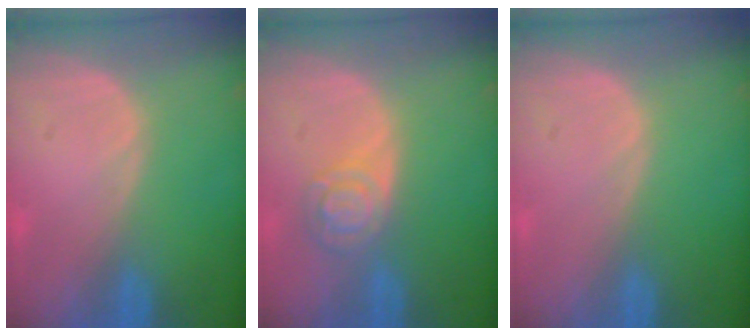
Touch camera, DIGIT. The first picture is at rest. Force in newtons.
{"total": 5.1, "press": 4.4, "slide": 2.5}
{"total": 0.0}